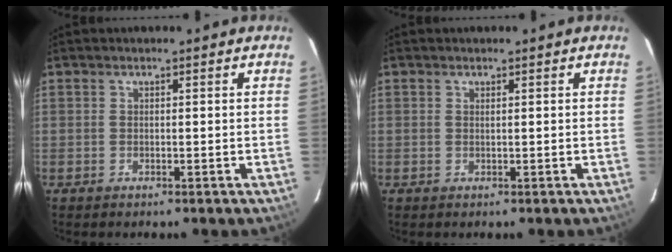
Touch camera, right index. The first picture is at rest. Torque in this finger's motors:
{"motor_torque": [-0.09, 0.16, -0.04, 0.00]}